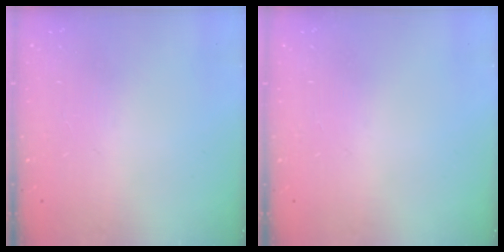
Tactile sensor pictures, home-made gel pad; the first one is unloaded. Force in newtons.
{"total": 0.0}